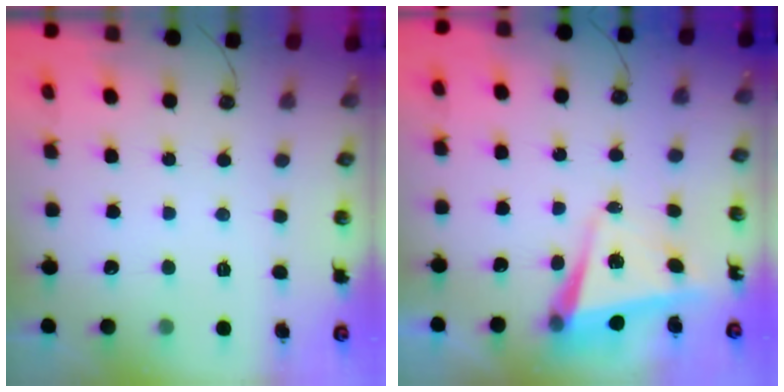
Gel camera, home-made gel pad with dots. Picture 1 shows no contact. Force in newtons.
{"total": 5.6, "press": 5.5, "slide": 1.2}